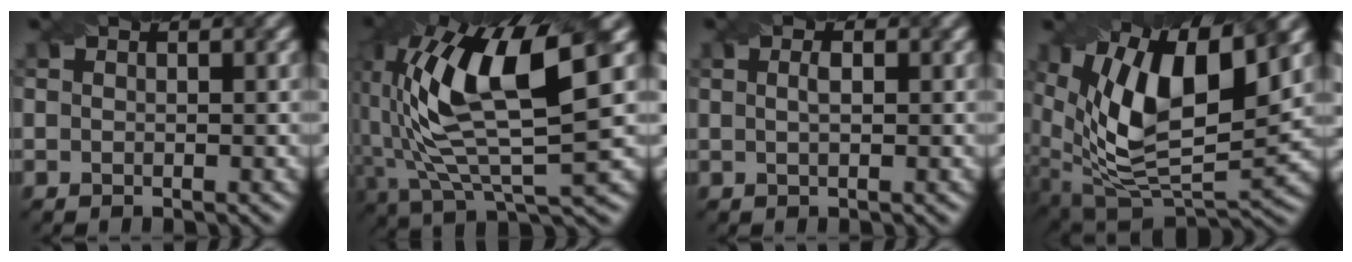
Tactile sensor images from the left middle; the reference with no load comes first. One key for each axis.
{"total": 13.2, "fx": 2.8, "fy": 4.6, "fz": 12.0, "tx": -0.243, "ty": 0.006, "tz": 0.055}
{"total": 1.3, "fx": 0.3, "fy": 0.4, "fz": 1.2, "tx": -0.018, "ty": -0.005, "tz": 0.003}
{"total": 13.6, "fx": 4.7, "fy": 6.2, "fz": 11.1, "tx": -0.207, "ty": 0.004, "tz": 0.087}